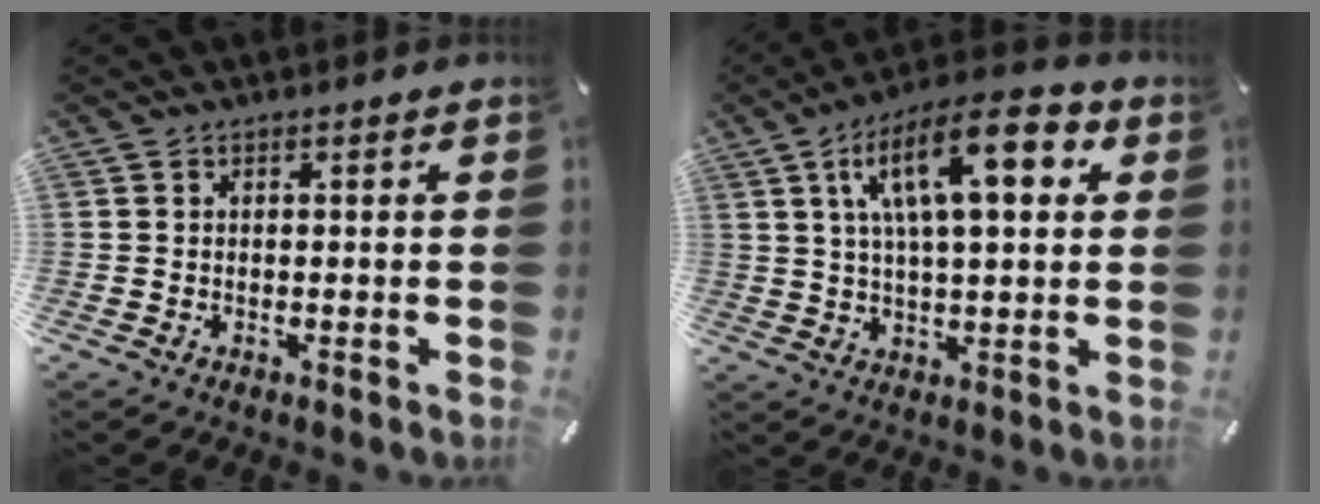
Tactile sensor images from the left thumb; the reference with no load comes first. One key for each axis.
{"total": 16.9, "fx": 6.9, "fy": 6.5, "fz": 14.0, "tx": -0.241, "ty": -0.005, "tz": 0.109}